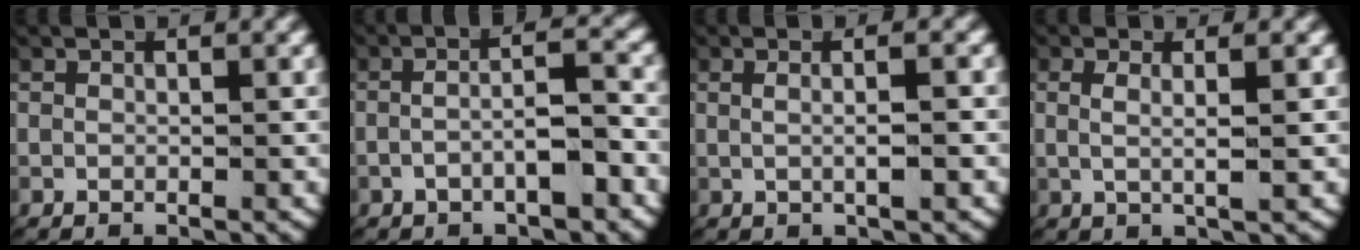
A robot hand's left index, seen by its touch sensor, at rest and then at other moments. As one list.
[{"total": 3.6, "force": [-1.2, 0.8, 3.3], "torque": [-0.055, 0.004, -0.021]}, {"total": 2.1, "force": [0.0, 0.3, 2.1], "torque": [-0.039, -0.002, 0.005]}, {"total": 2.4, "force": [0.5, 0.5, 2.3], "torque": [-0.051, -0.010, 0.016]}]